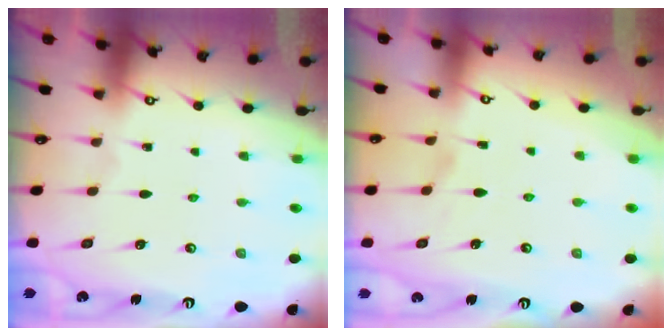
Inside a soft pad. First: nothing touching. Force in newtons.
{"total": 3.4, "press": 3.2, "slide": 1.1}